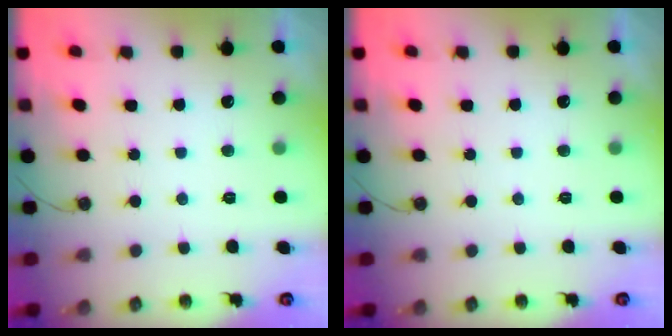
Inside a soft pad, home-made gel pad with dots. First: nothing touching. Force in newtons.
{"total": 0.0}